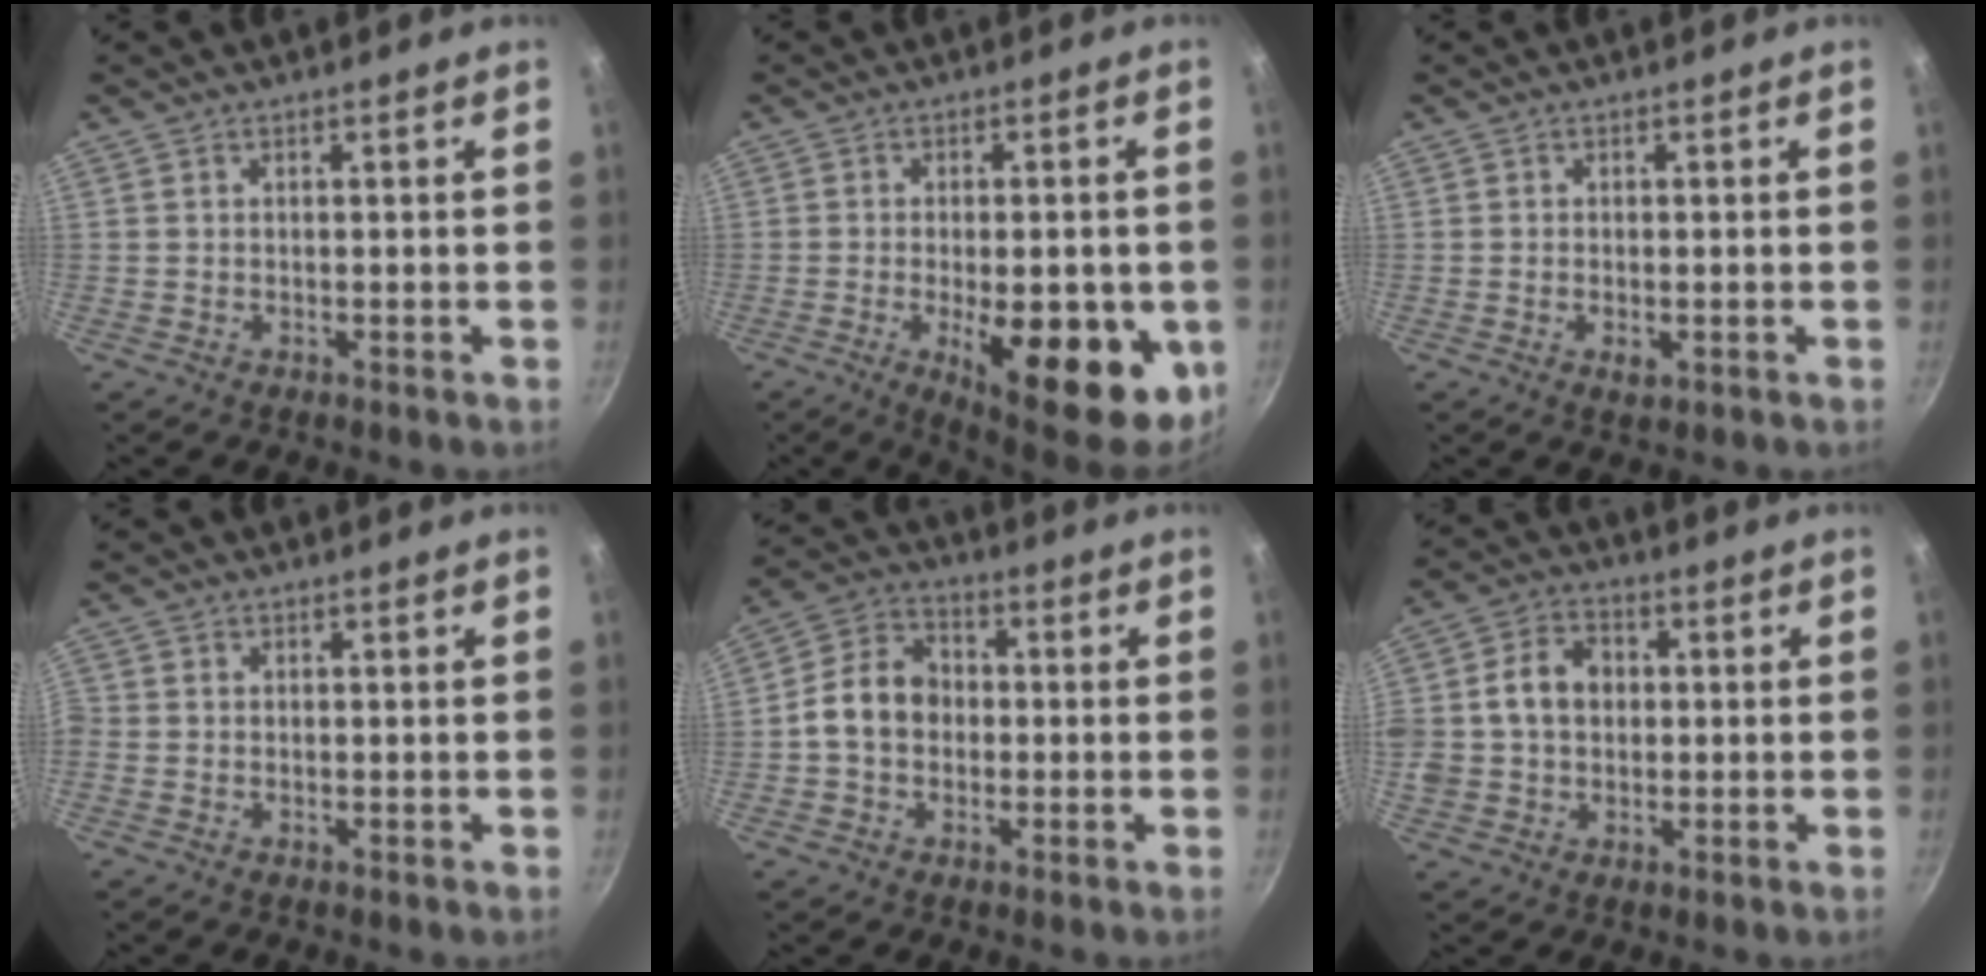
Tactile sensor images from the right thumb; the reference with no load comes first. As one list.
[{"total": 18.6, "force": [-4.7, 7.4, 16.3], "torque": [-0.182, -0.004, -0.052]}, {"total": 1.8, "force": [-0.5, 1.0, 1.4], "torque": [-0.026, -0.003, -0.004]}, {"total": 1.1, "force": [-0.3, 1.0, 0.3], "torque": [-0.006, 0.002, -0.009]}, {"total": 9.4, "force": [-0.7, 7.5, 5.7], "torque": [-0.077, 0.026, -0.031]}, {"total": 9.8, "force": [0.9, 7.9, 5.8], "torque": [-0.081, 0.017, 0.002]}]